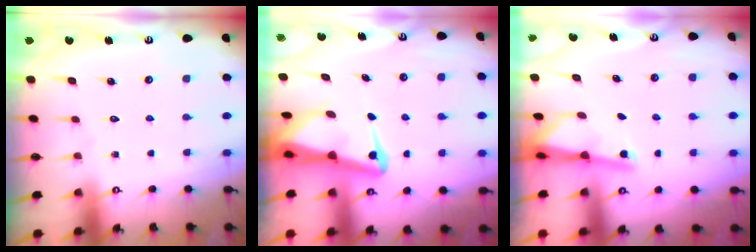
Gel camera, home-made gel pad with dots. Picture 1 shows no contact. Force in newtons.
{"total": 5.3, "press": 5.2, "slide": 0.9}
{"total": 2.9, "press": 2.8, "slide": 0.5}